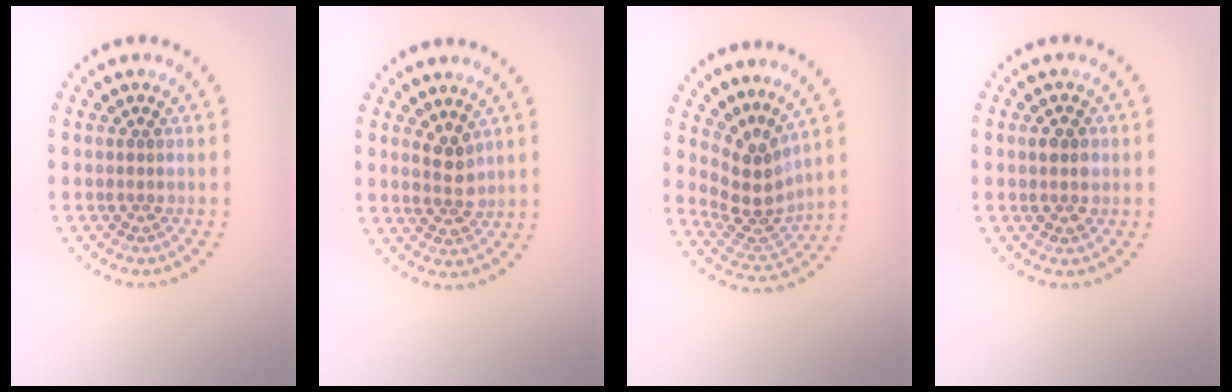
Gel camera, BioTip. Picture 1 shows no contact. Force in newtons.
{"total": 2.2, "press": 2.1, "slide": 0.7}
{"total": 3.7, "press": 2.6, "slide": 2.6}
{"total": 1.8, "press": 1.8, "slide": 0.2}